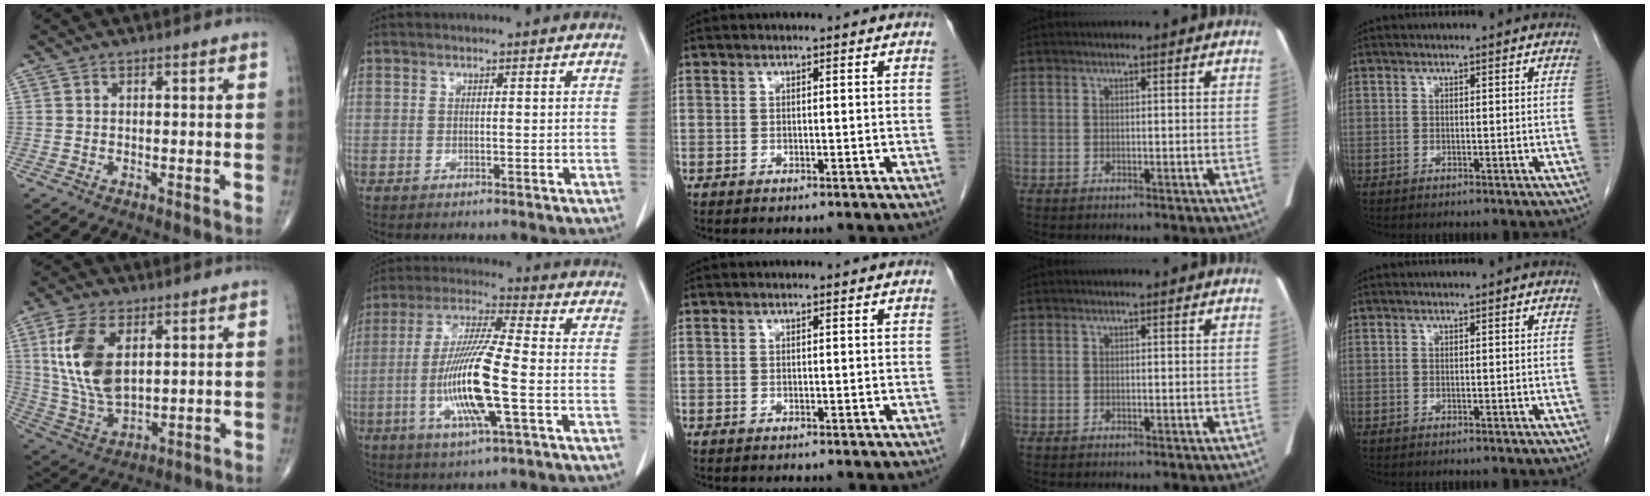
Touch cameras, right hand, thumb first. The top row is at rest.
{"thumb": {"total": 14.5, "force": [4.1, 7.8, 11.6], "torque": [-0.236, -0.015, 0.090]}, "index": {"total": 13.8, "force": [-3.1, 0.7, 13.5], "torque": [-0.271, -0.012, -0.061]}}